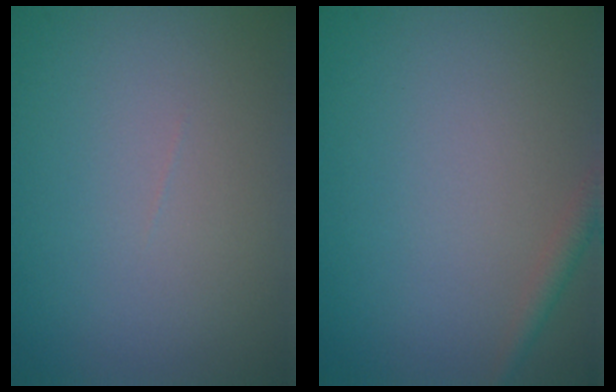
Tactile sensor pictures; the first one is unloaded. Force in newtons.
{"total": 1.4, "press": 1.4, "slide": 0.1}